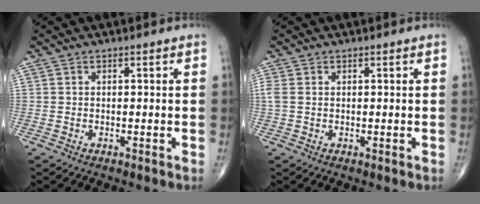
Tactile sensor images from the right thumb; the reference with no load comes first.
{"total": 2.0, "force": [0.4, 1.3, 1.5], "torque": [-0.054, 0.002, 0.008]}